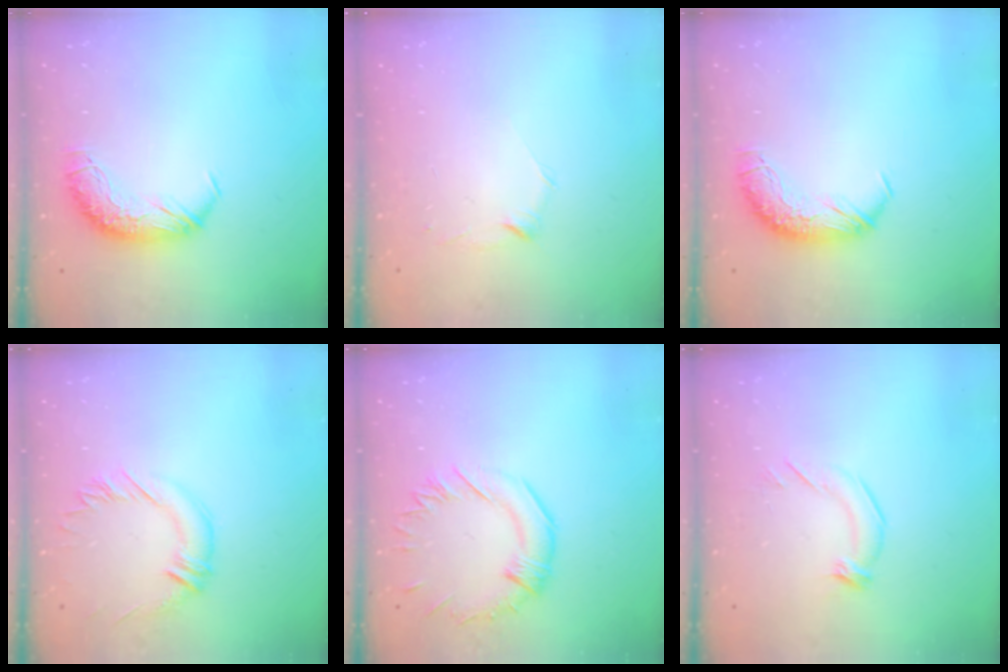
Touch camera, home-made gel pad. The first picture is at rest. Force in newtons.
{"total": 7.5, "press": 7.4, "slide": 0.7}
{"total": 0.0}
{"total": 0.9, "press": 0.8, "slide": 0.4}
{"total": 1.0, "press": 0.6, "slide": 0.8}
{"total": 3.0, "press": 2.6, "slide": 1.5}